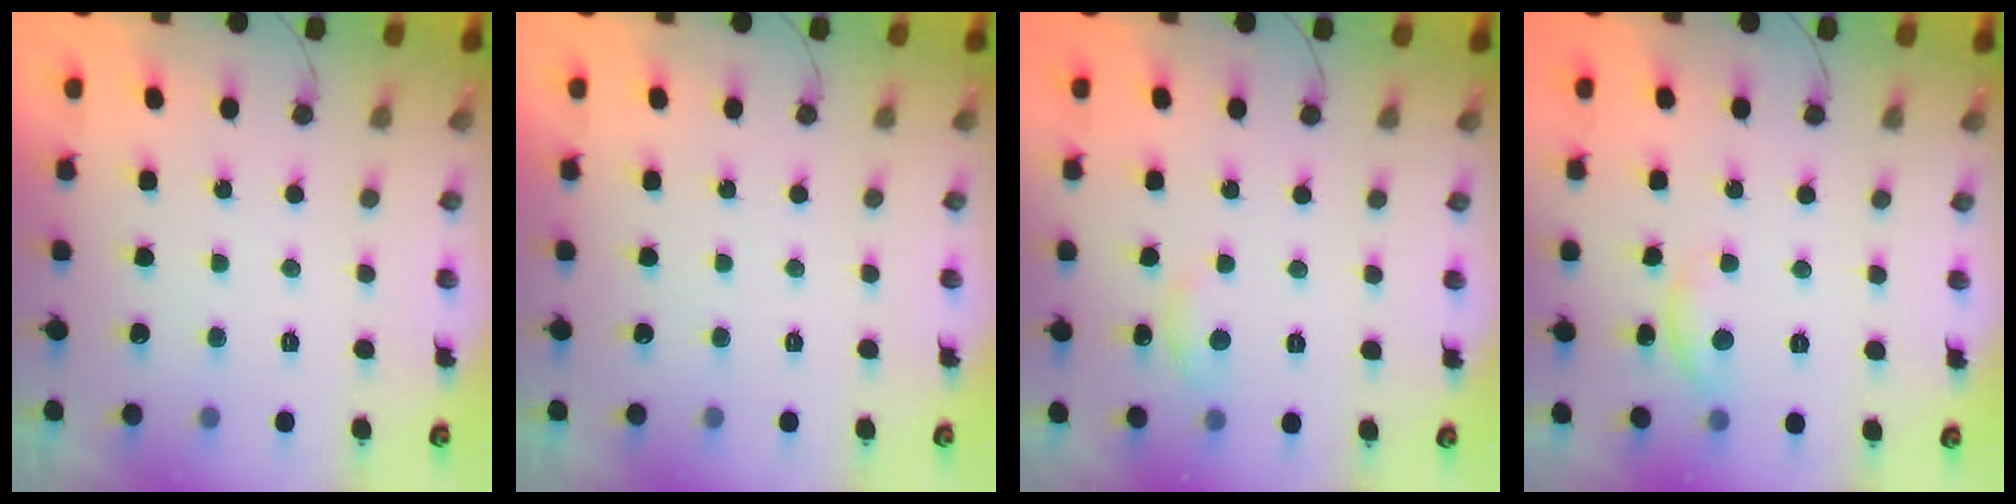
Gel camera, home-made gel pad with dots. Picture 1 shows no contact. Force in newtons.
{"total": 0.0}
{"total": 4.6, "press": 4.5, "slide": 0.6}
{"total": 5.7, "press": 5.7, "slide": 0.2}